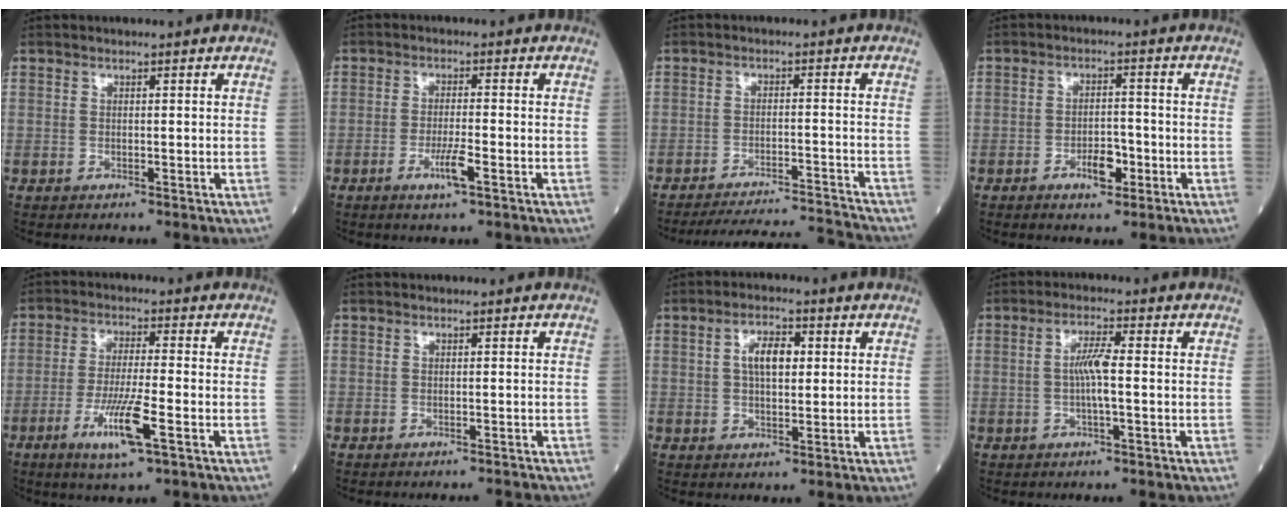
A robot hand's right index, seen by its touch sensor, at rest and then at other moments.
{"total": 3.9, "force": [-1.9, 0.1, 3.4], "torque": [-0.065, -0.006, -0.036]}
{"total": 11.8, "force": [-11.7, -1.3, 1.3], "torque": [-0.017, 0.006, -0.175]}
{"total": 4.1, "force": [-2.0, 1.8, 3.1], "torque": [-0.048, 0.004, -0.031]}
{"total": 8.4, "force": [-3.6, 0.3, 7.6], "torque": [-0.145, -0.017, -0.065]}
{"total": 1.7, "force": [-1.7, -0.4, 0.0], "torque": [0.001, -0.004, -0.020]}
{"total": 5.1, "force": [1.1, 2.2, 4.4], "torque": [-0.081, 0.011, 0.018]}
{"total": 4.2, "force": [-0.3, 0.2, 4.2], "torque": [-0.084, 0.004, -0.007]}